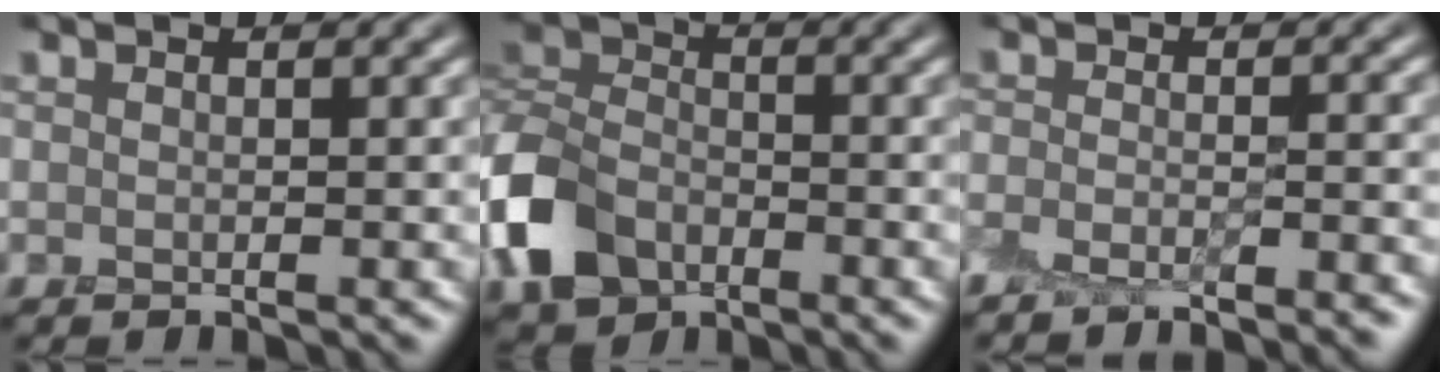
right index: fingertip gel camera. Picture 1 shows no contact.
{"total": 6.7, "force": [-3.6, 4.7, 3.2], "torque": [-0.071, 0.008, -0.091]}
{"total": 3.8, "force": [-3.7, 0.2, 0.8], "torque": [-0.019, -0.004, -0.060]}